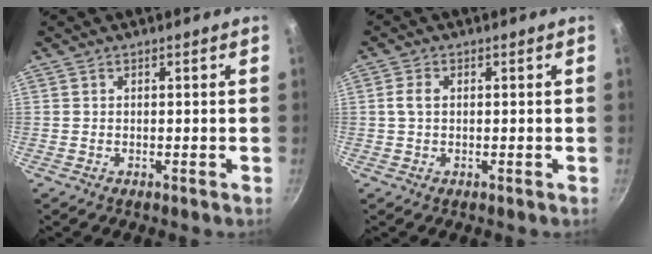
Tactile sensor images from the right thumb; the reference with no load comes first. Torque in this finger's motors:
{"motor_torque": [0.66, 0.50, 0.42, -0.23, 0.04]}